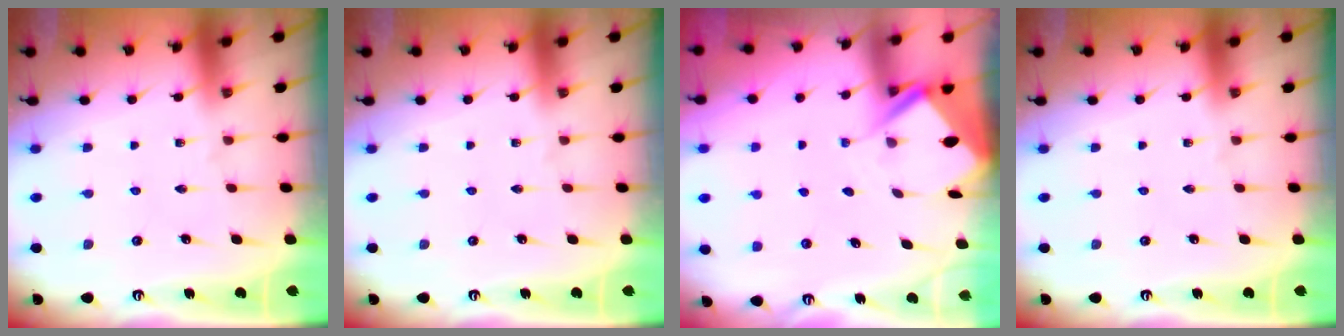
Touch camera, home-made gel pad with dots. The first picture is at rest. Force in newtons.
{"total": 0.0}
{"total": 4.4, "press": 4.4, "slide": 0.4}
{"total": 0.0}